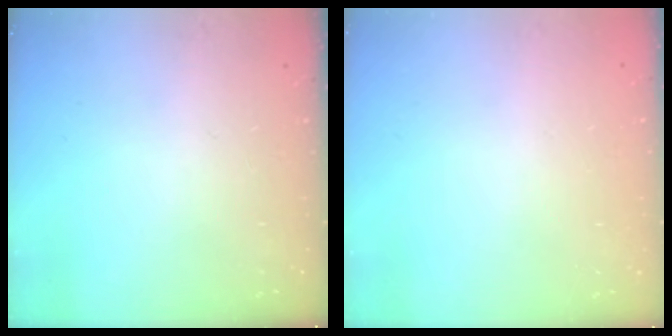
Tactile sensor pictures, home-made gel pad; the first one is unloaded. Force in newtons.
{"total": 0.0}